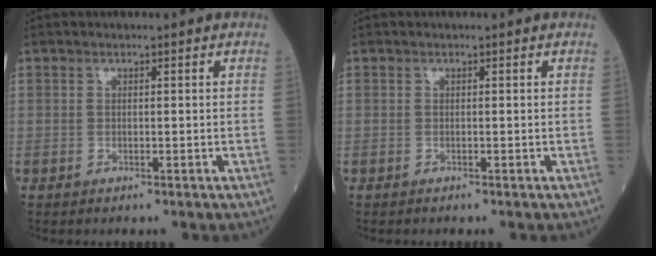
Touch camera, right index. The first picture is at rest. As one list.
[{"total": 0.0}]